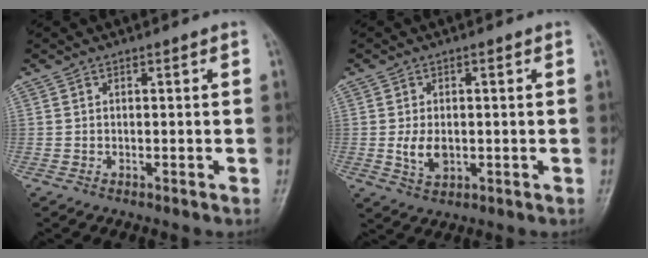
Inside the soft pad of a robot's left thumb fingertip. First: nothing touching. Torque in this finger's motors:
{"motor_torque": [-0.15, 0.96, 0.32, 0.01, 0.02]}